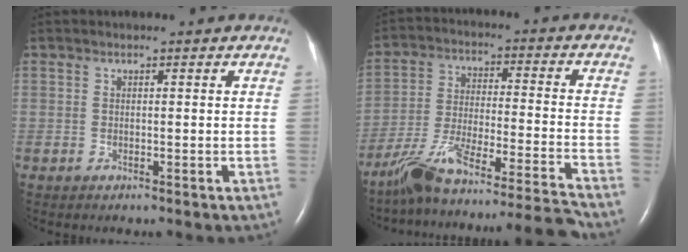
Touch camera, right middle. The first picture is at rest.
{"total": 19.4, "force": [-17.3, -2.1, 8.6], "torque": [-0.141, -0.018, -0.281]}